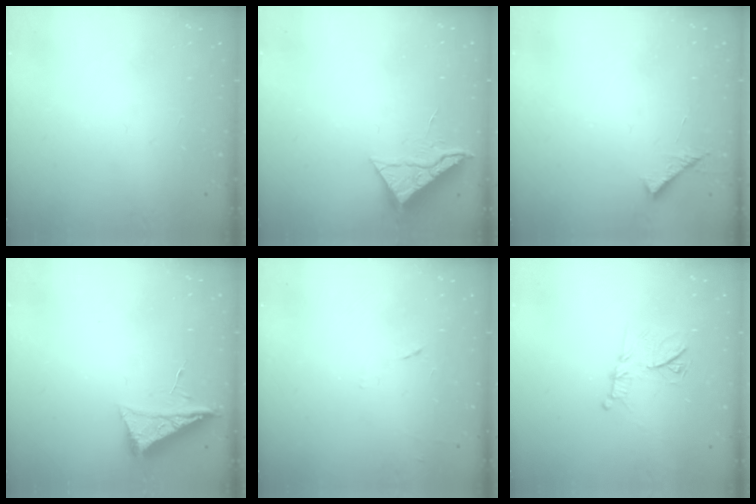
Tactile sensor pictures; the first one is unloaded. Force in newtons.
{"total": 6.4, "press": 6.4, "slide": 0.2}
{"total": 6.9, "press": 6.9, "slide": 0.7}
{"total": 6.5, "press": 6.5, "slide": 0.8}
{"total": 4.3, "press": 4.3, "slide": 0.6}
{"total": 11.2, "press": 11.2, "slide": 0.5}